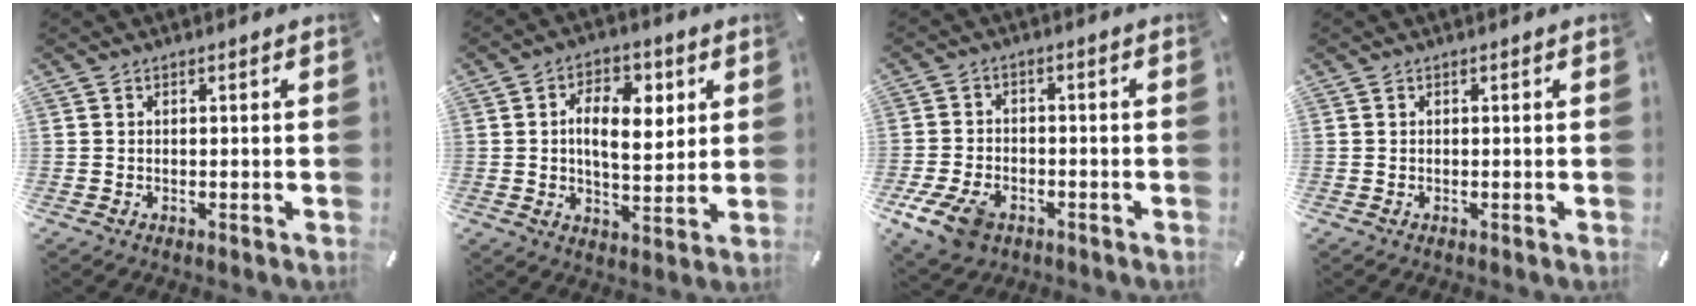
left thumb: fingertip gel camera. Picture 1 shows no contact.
{"total": 11.0, "force": [2.6, 6.5, 8.5], "torque": [-0.123, 0.001, 0.040]}
{"total": 8.8, "force": [-4.4, 5.8, 5.0], "torque": [-0.118, 0.013, -0.081]}
{"total": 0.0}